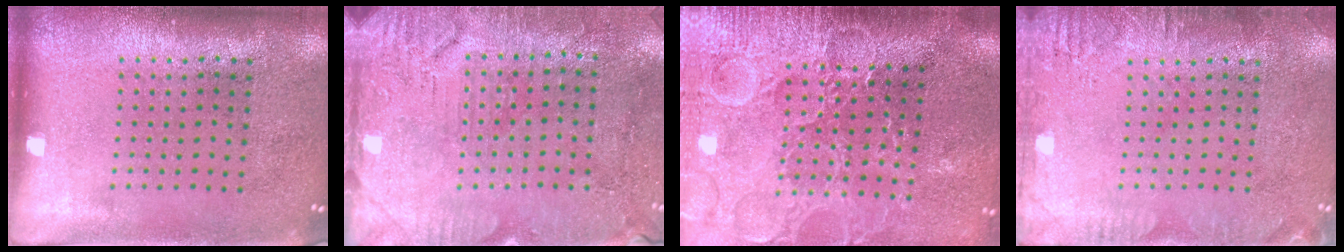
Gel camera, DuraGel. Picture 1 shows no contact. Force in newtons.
{"total": 2.9, "press": 2.7, "slide": 1.1}
{"total": 4.1, "press": 3.7, "slide": 1.7}
{"total": 2.3, "press": 2.3, "slide": 0.2}